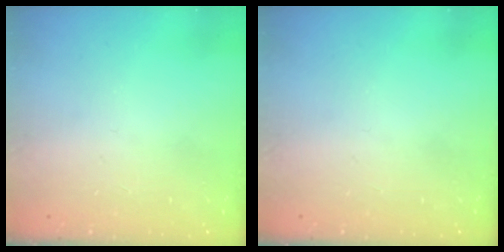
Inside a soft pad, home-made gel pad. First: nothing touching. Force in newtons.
{"total": 0.0}